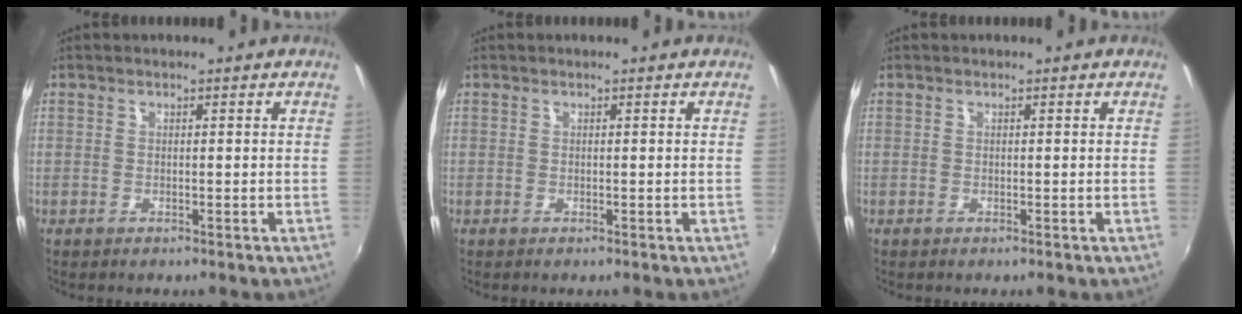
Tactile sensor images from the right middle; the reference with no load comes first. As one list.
[{"total": 0.0}, {"total": 0.0}]